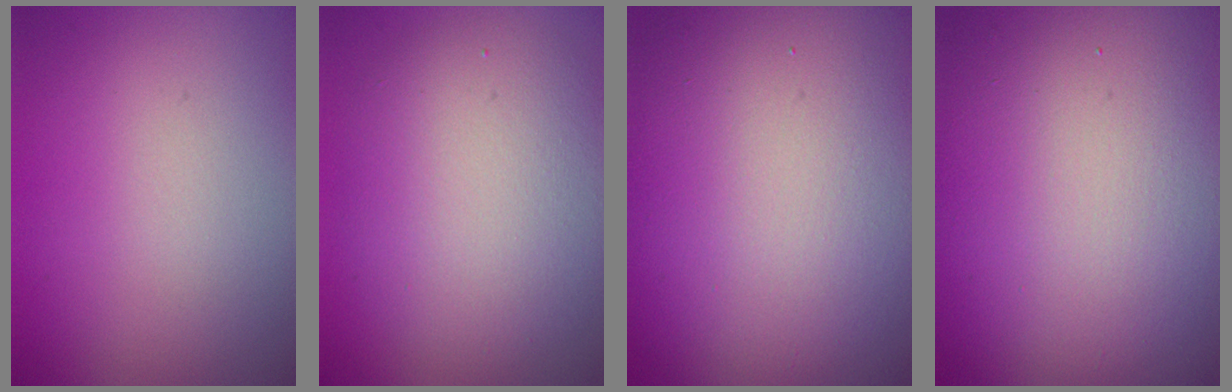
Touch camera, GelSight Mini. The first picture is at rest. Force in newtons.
{"total": 7.0, "press": 7.0, "slide": 0.4}
{"total": 19.4, "press": 19.4, "slide": 0.6}
{"total": 22.3, "press": 22.3, "slide": 1.1}